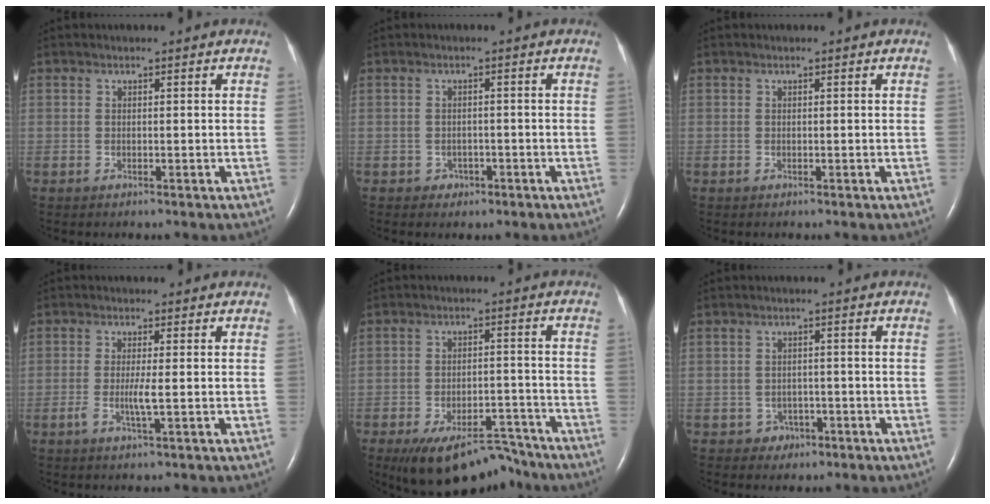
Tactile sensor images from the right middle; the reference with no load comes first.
{"total": 1.6, "force": [-0.8, 1.4, 0.2], "torque": [-0.006, 0.006, -0.009]}
{"total": 0.0}
{"total": 2.8, "force": [-0.6, -0.2, 2.7], "torque": [-0.058, -0.005, -0.011]}
{"total": 12.1, "force": [-10.3, 4.1, 4.9], "torque": [-0.068, 0.008, -0.156]}
{"total": 2.5, "force": [-1.3, 2.1, 0.2], "torque": [-0.001, 0.011, -0.013]}